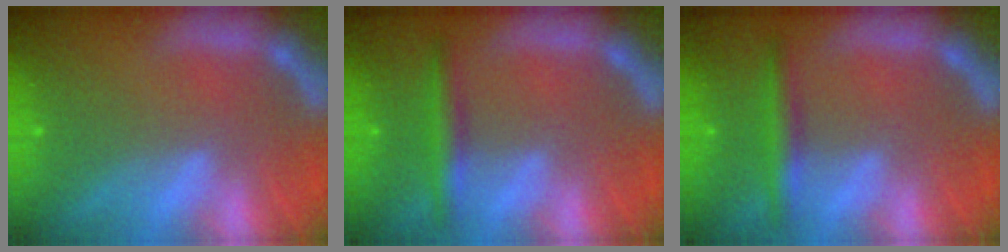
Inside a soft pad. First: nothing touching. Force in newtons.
{"total": 3.0}
{"total": 3.0}